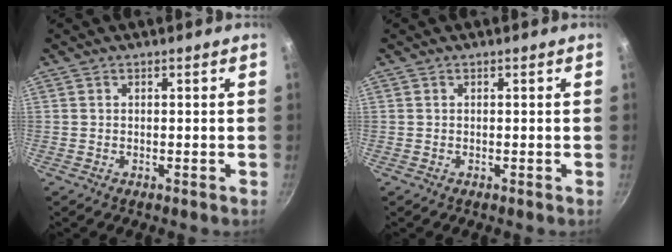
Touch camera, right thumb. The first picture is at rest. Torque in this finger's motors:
{"motor_torque": [0.00, 0.00, 0.17, -0.17, 0.00]}